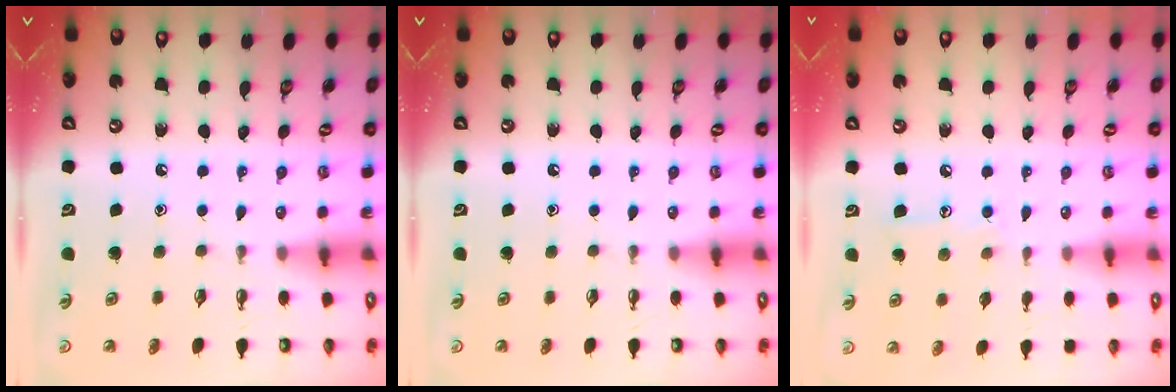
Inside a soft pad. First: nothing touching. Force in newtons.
{"total": 0.0}
{"total": 7.5, "press": 7.4, "slide": 0.5}